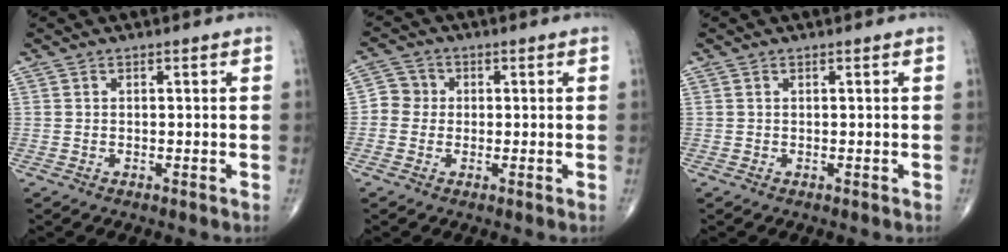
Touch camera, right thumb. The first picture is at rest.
{"total": 3.6, "force": [-0.2, 3.5, 0.8], "torque": [0.010, 0.008, -0.014]}
{"total": 0.0}